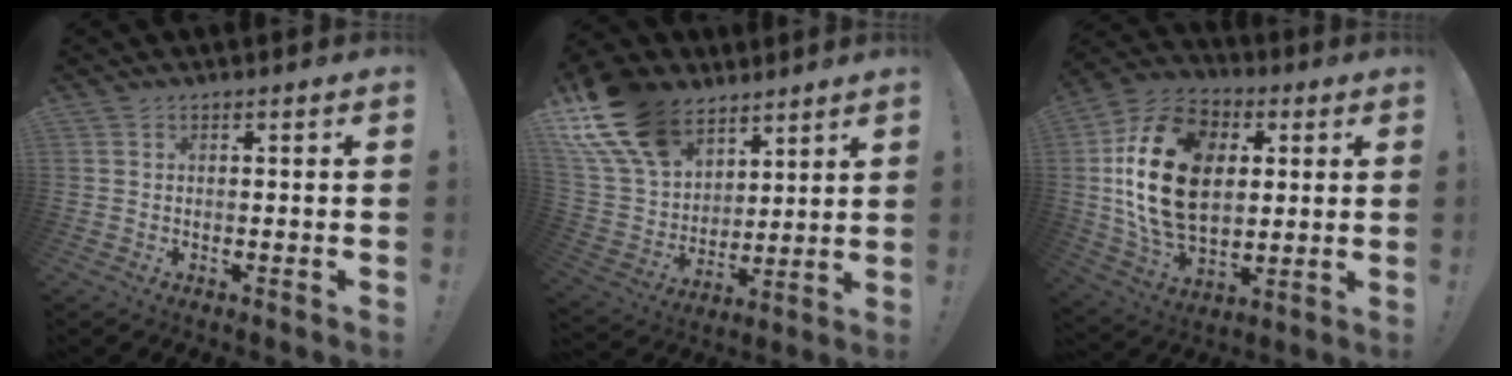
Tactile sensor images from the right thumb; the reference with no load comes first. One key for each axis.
{"total": 21.2, "fx": 13.2, "fy": 13.3, "fz": 9.8, "tx": -0.201, "ty": -0.075, "tz": 0.264}
{"total": 25.6, "fx": 4.1, "fy": 17.4, "fz": 18.2, "tx": -0.346, "ty": -0.004, "tz": 0.078}